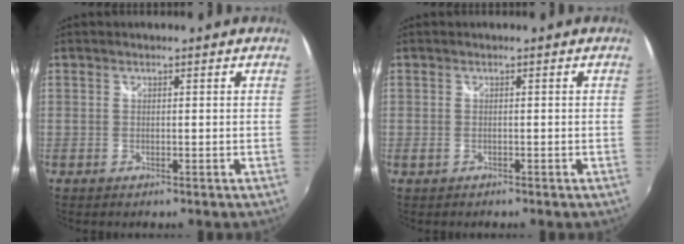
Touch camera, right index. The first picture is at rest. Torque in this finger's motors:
{"motor_torque": [-0.14, -0.21, 0.13, 0.02]}